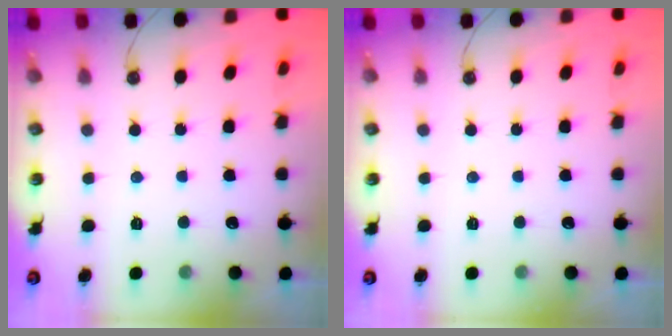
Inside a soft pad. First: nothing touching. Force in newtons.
{"total": 0.0}